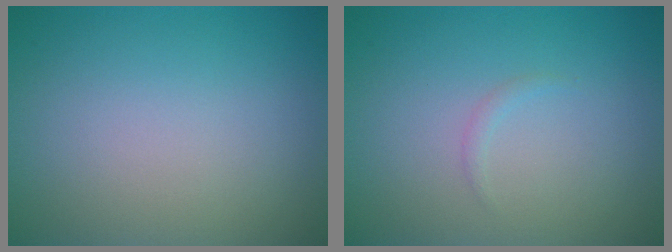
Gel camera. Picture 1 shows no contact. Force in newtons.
{"total": 0.5, "press": 0.5, "slide": 0.1}